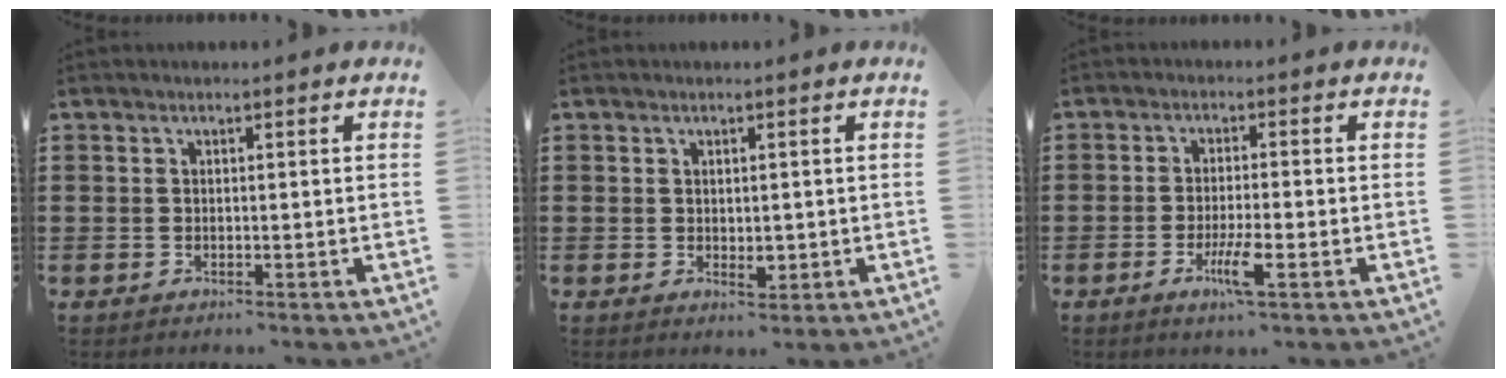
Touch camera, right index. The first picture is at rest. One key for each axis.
{"total": 2.0, "fx": 0.0, "fy": 1.3, "fz": 1.6, "tx": -0.020, "ty": -0.001, "tz": -0.001}
{"total": 5.1, "fx": -2.2, "fy": 0.6, "fz": 4.5, "tx": -0.094, "ty": -0.015, "tz": -0.042}